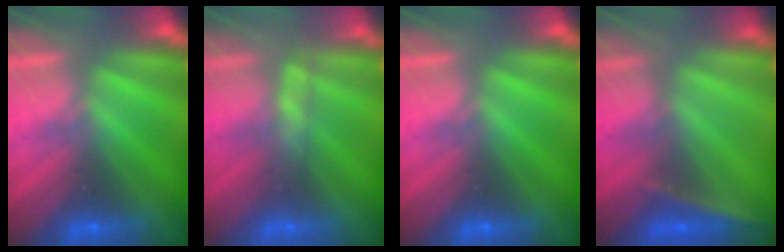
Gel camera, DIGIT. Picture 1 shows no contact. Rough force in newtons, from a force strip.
{"total": 2.6}
{"total": 0.0}
{"total": 2.8}